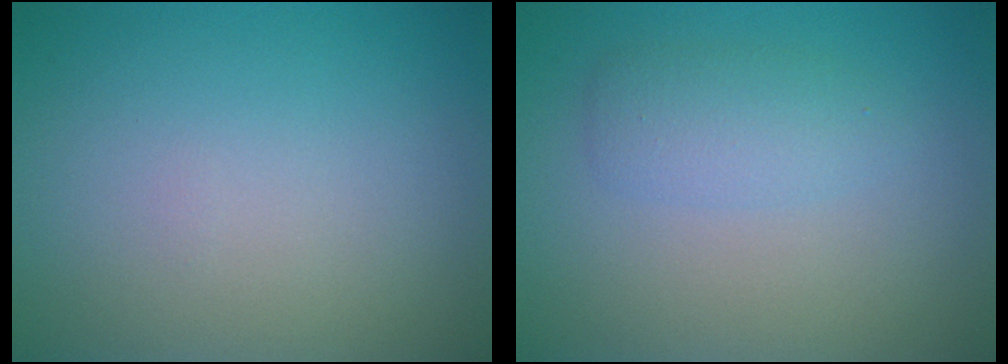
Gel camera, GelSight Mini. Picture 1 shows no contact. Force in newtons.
{"total": 2.3, "press": 2.2, "slide": 0.2}